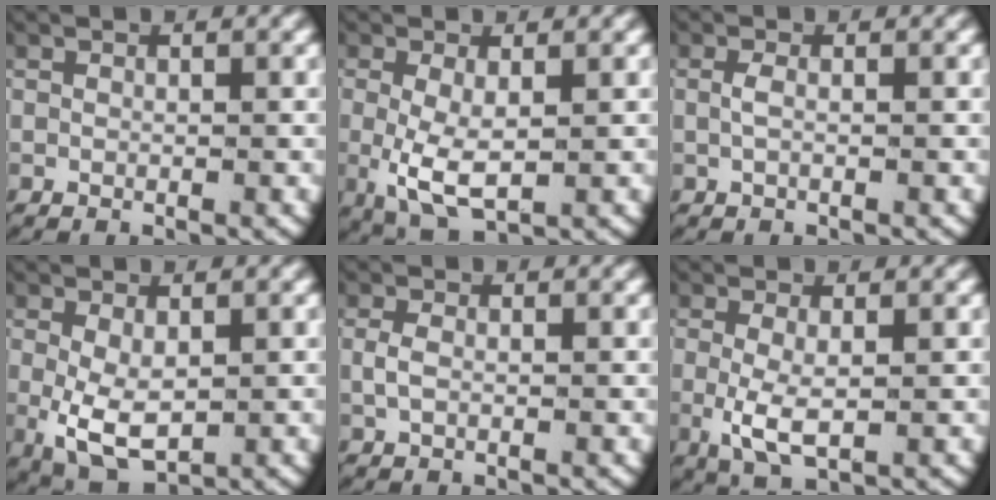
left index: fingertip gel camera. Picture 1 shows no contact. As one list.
[{"total": 5.3, "force": [-1.0, 2.8, 4.3], "torque": [-0.099, -0.028, -0.002]}, {"total": 0.8, "force": [-0.2, 0.1, 0.8], "torque": [-0.028, -0.006, 0.001]}, {"total": 5.5, "force": [-1.5, 3.5, 4.0], "torque": [-0.094, -0.036, -0.004]}, {"total": 1.1, "force": [-0.1, 0.6, 1.0], "torque": [-0.036, -0.006, 0.003]}, {"total": 3.8, "force": [-0.6, 1.7, 3.3], "torque": [-0.077, -0.018, 0.000]}]